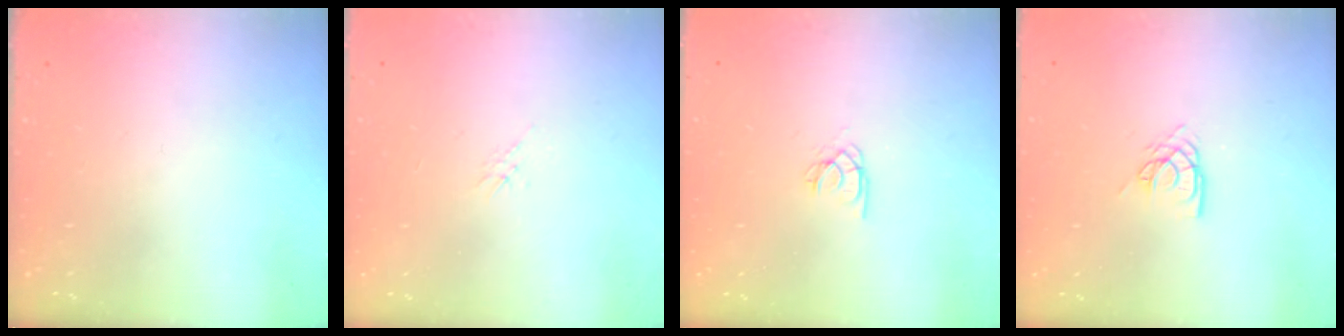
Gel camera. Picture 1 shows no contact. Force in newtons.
{"total": 1.7, "press": 1.6, "slide": 0.4}
{"total": 1.9, "press": 1.9, "slide": 0.2}
{"total": 6.0, "press": 6.0, "slide": 0.5}